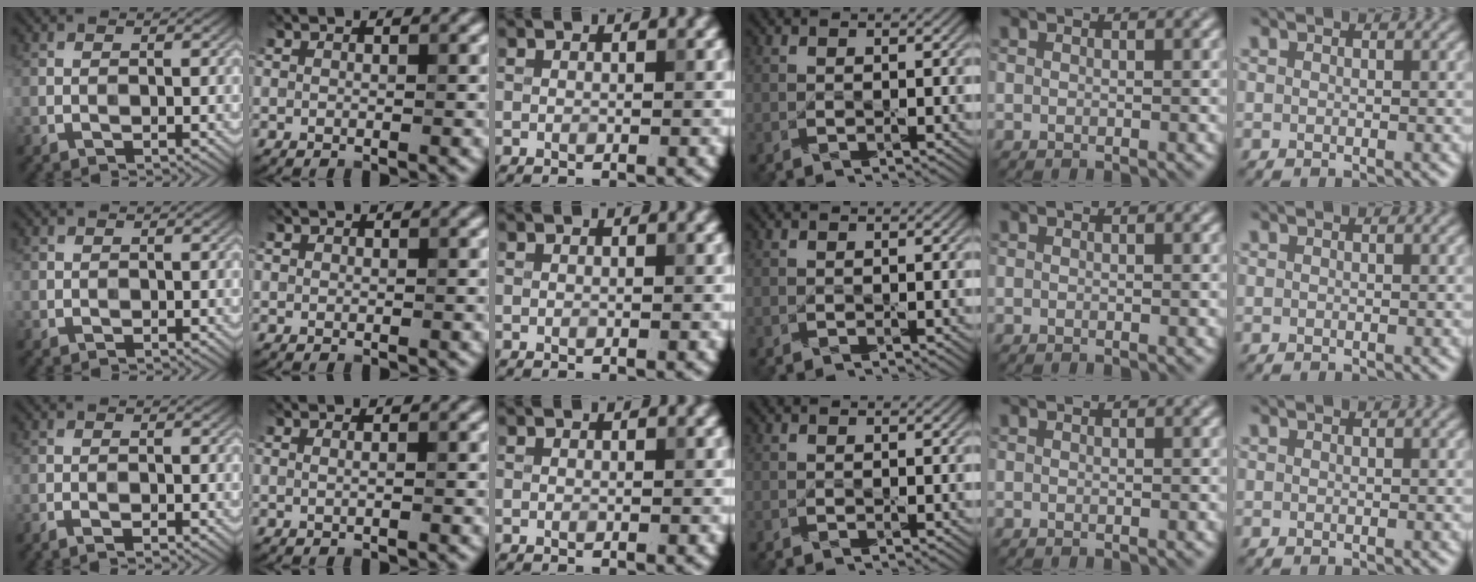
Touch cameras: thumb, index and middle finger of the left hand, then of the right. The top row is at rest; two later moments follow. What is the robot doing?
{"motion": "wipe", "object": "whiteboard"}